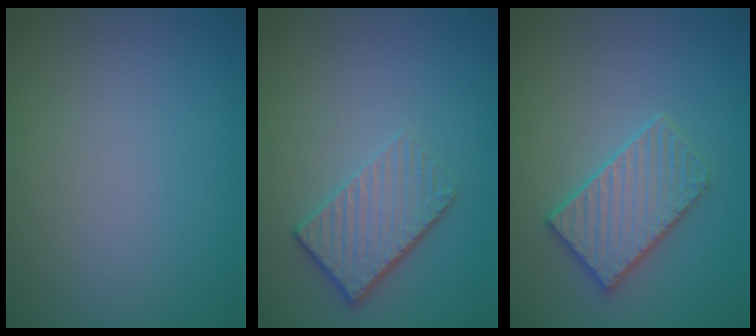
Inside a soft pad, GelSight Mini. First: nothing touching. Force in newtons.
{"total": 3.6, "press": 2.7, "slide": 2.4}
{"total": 3.4, "press": 3.4, "slide": 0.3}